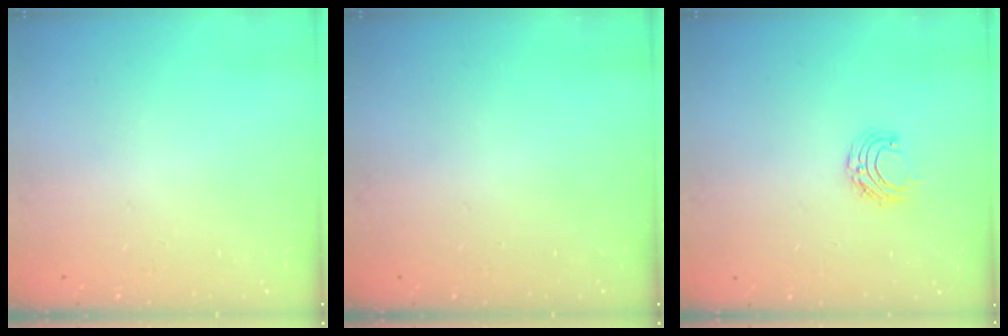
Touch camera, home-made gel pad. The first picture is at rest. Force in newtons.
{"total": 0.0}
{"total": 5.9, "press": 5.8, "slide": 0.7}